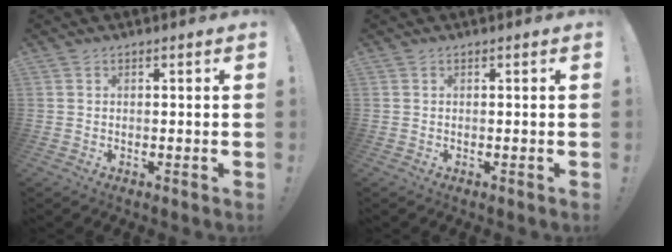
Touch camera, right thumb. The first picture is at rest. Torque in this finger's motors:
{"motor_torque": [-0.03, 0.00, -0.01, 0.03, 0.00]}